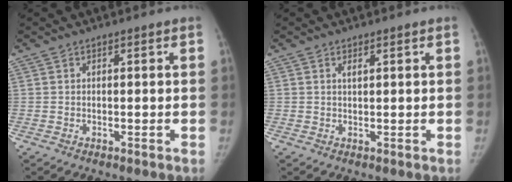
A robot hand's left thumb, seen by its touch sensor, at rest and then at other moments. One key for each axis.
{"total": 0.9, "fx": 0.6, "fy": 0.3, "fz": 0.7, "tx": -0.011, "ty": -0.001, "tz": 0.011}